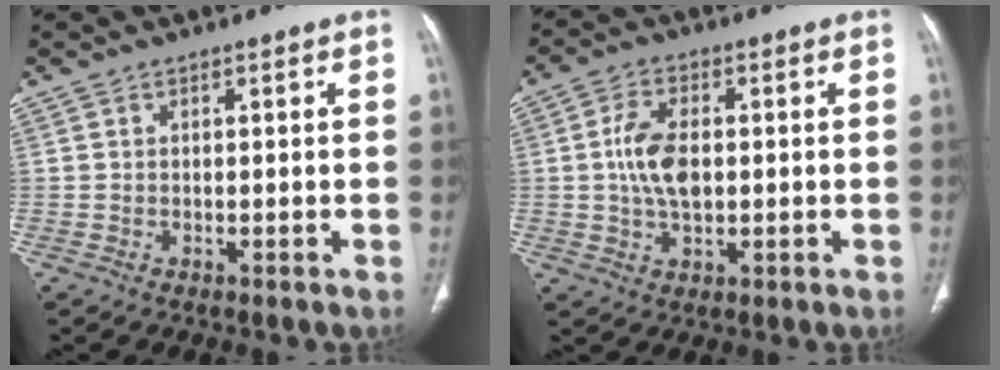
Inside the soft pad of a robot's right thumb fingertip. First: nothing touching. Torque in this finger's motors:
{"motor_torque": [1.27, 1.67, 1.23, 0.10, 0.15]}